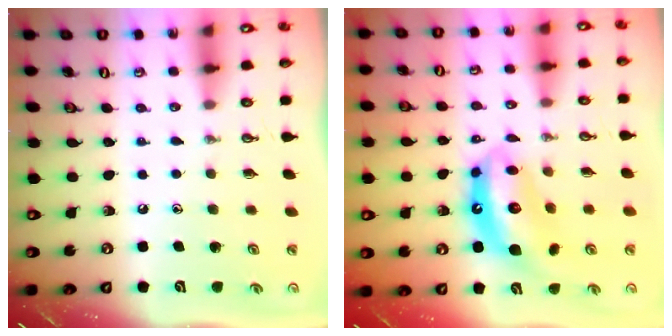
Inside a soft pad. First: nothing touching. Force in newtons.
{"total": 12.8, "press": 12.7, "slide": 1.0}